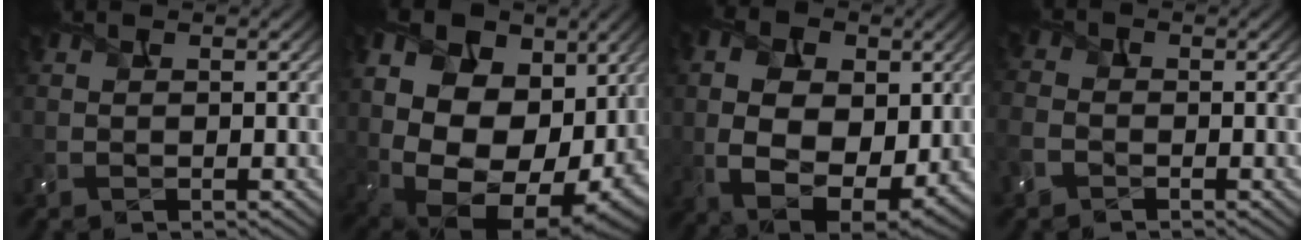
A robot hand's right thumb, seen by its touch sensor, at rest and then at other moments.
{"total": 18.6, "force": [4.3, 12.9, 12.7], "torque": [-0.259, 0.022, 0.087]}
{"total": 13.1, "force": [1.1, 8.6, 9.8], "torque": [-0.185, 0.006, 0.019]}
{"total": 3.6, "force": [-1.8, 2.6, 1.7], "torque": [-0.055, -0.002, -0.050]}